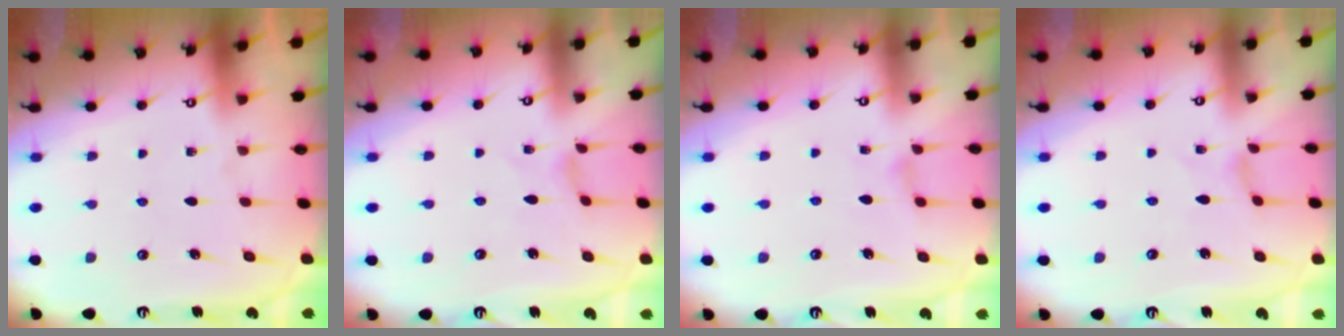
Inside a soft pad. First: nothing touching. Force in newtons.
{"total": 0.0}
{"total": 2.9, "press": 2.9, "slide": 0.4}
{"total": 0.0}